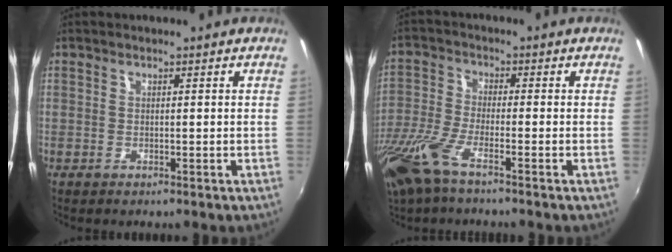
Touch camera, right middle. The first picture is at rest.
{"total": 11.0, "force": [-7.3, 2.4, 7.9], "torque": [-0.185, -0.033, -0.148]}